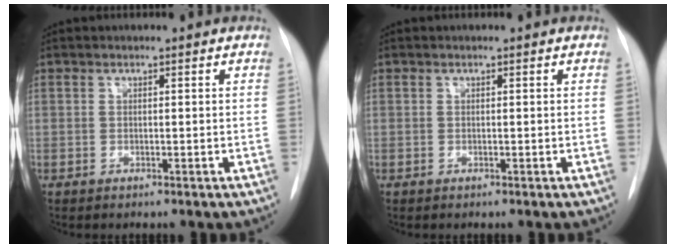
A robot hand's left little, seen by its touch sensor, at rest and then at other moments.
{"total": 0.0}